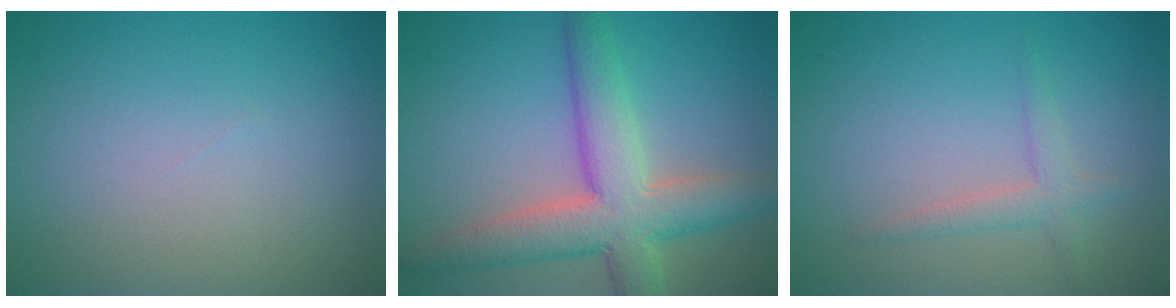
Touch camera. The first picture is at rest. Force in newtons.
{"total": 7.5, "press": 7.5, "slide": 0.4}
{"total": 1.8, "press": 1.8, "slide": 0.0}